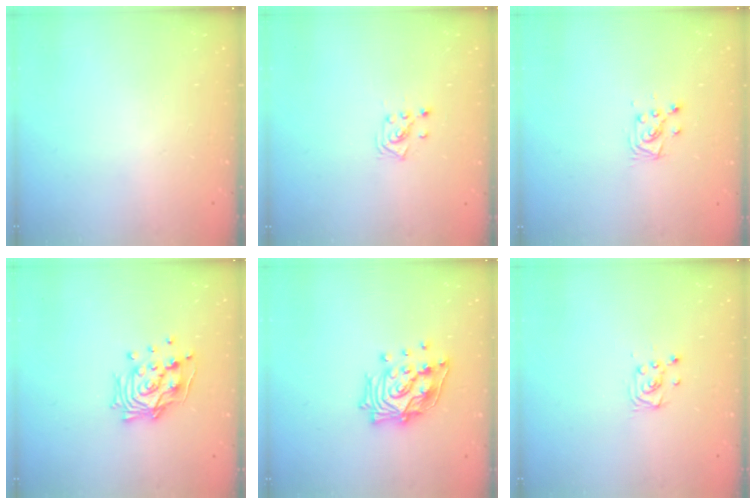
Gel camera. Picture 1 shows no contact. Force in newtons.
{"total": 2.6, "press": 2.5, "slide": 0.7}
{"total": 4.8, "press": 4.8, "slide": 0.5}
{"total": 13.7, "press": 13.6, "slide": 1.7}
{"total": 15.6, "press": 15.5, "slide": 2.0}
{"total": 3.0, "press": 3.0, "slide": 0.4}